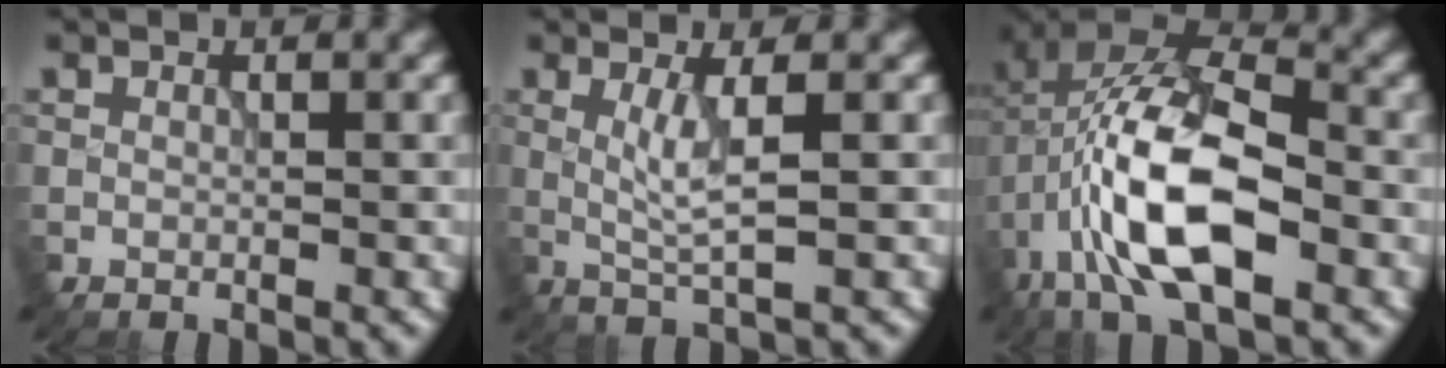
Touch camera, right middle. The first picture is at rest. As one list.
[{"total": 3.0, "force": [0.4, 0.3, 2.9], "torque": [-0.065, -0.006, 0.014]}, {"total": 13.3, "force": [-3.2, 6.3, 11.2], "torque": [-0.214, 0.011, -0.072]}]